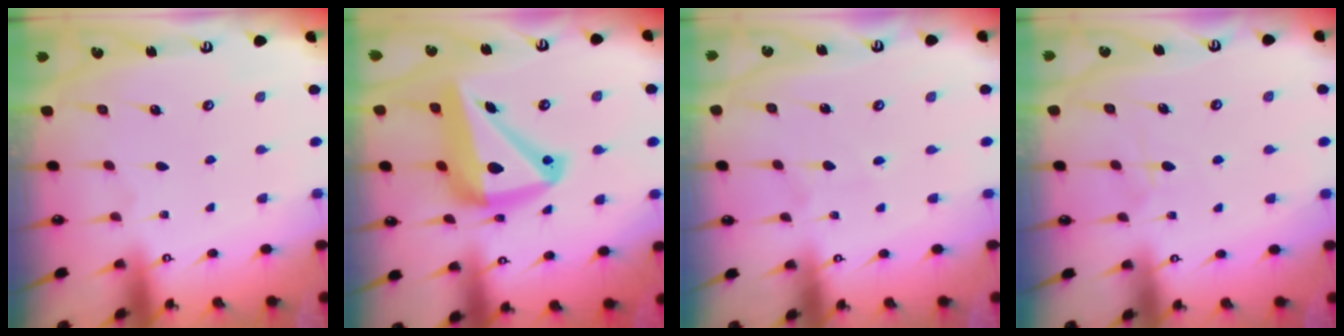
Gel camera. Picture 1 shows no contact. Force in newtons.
{"total": 16.4, "press": 16.2, "slide": 2.9}
{"total": 2.7, "press": 2.7, "slide": 0.2}
{"total": 5.7, "press": 5.7, "slide": 0.8}